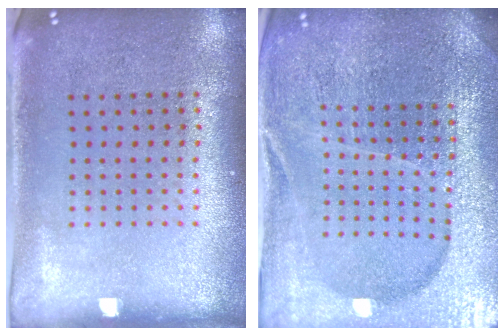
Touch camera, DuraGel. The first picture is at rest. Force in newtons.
{"total": 5.4, "press": 4.9, "slide": 2.3}